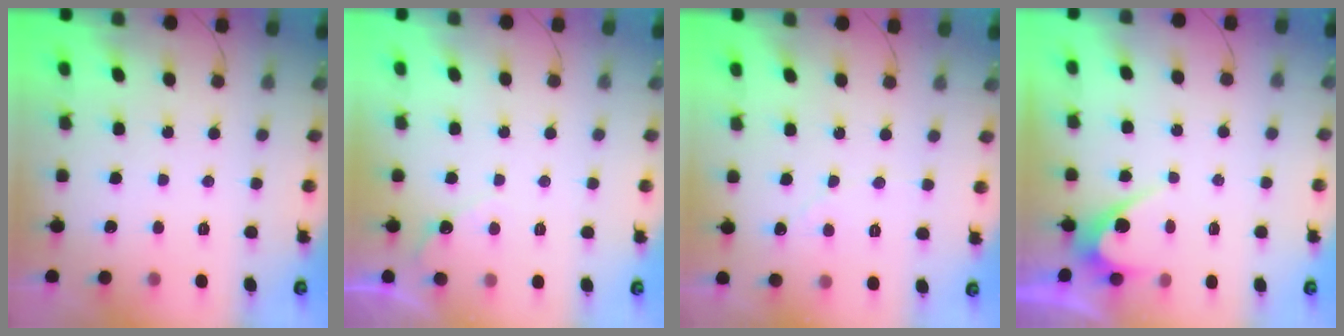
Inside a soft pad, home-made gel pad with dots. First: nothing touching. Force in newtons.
{"total": 3.4, "press": 3.4, "slide": 0.2}
{"total": 3.0, "press": 2.9, "slide": 0.3}
{"total": 4.6, "press": 4.6, "slide": 0.3}